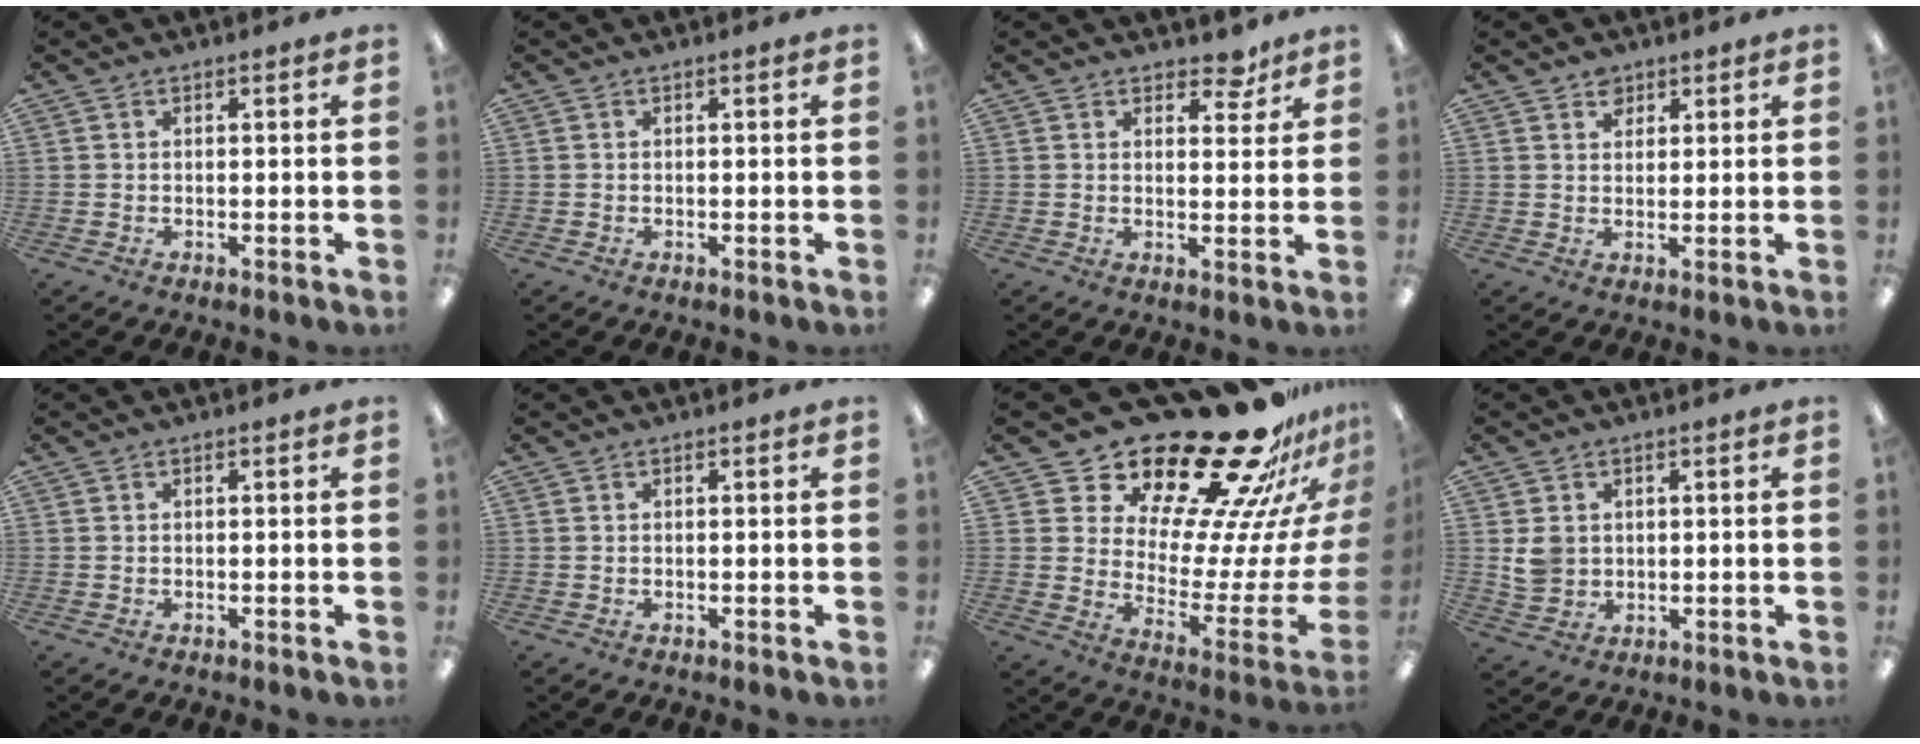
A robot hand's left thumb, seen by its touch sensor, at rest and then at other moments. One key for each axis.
{"total": 0.0}
{"total": 5.3, "fx": 4.1, "fy": 2.6, "fz": 2.2, "tx": -0.012, "ty": -0.024, "tz": 0.067}
{"total": 3.3, "fx": 2.4, "fy": 2.2, "fz": 0.8, "tx": 0.004, "ty": -0.011, "tz": 0.040}
{"total": 0.0}
{"total": 0.0}
{"total": 27.5, "fx": 22.7, "fy": 8.4, "fz": 13.0, "tx": -0.181, "ty": -0.189, "tz": 0.390}
{"total": 4.7, "fx": 1.2, "fy": 4.3, "fz": 1.6, "tx": -0.022, "ty": 0.003, "tz": 0.023}